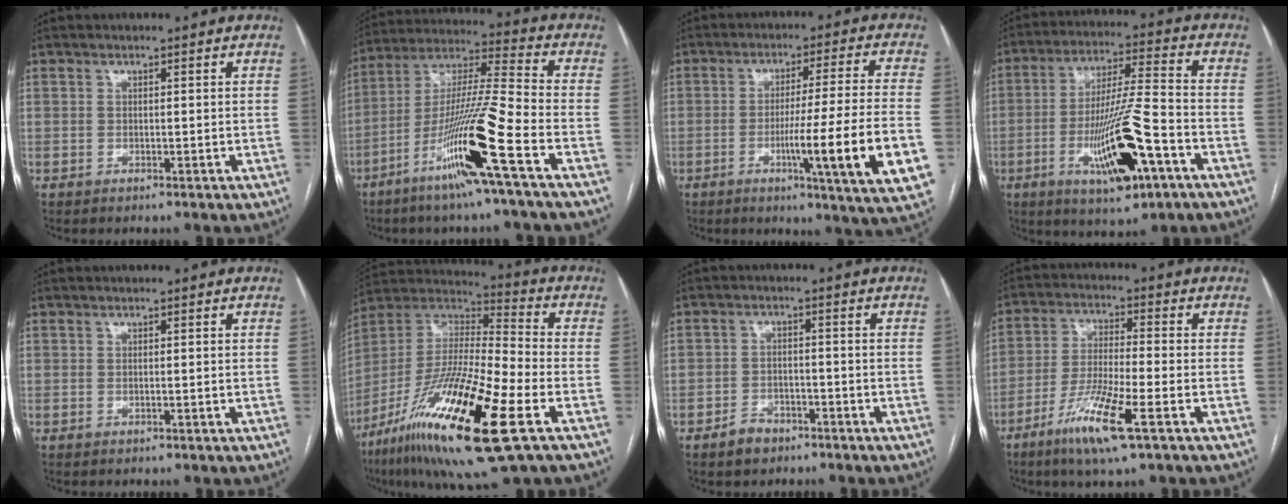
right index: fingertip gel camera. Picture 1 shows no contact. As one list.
[{"total": 16.3, "force": [-7.8, -1.5, 14.3], "torque": [-0.281, -0.021, -0.148]}, {"total": 16.3, "force": [-4.5, -1.2, 15.6], "torque": [-0.211, -0.020, -0.069]}, {"total": 15.1, "force": [-6.1, 2.0, 13.7], "torque": [-0.253, -0.008, -0.096]}, {"total": 0.0}, {"total": 24.7, "force": [-11.2, 2.7, 21.9], "torque": [-0.423, -0.046, -0.203]}, {"total": 3.7, "force": [-2.6, 2.3, 1.1], "torque": [-0.018, 0.007, -0.041]}, {"total": 10.9, "force": [-5.9, 0.6, 9.1], "torque": [-0.185, -0.023, -0.111]}]